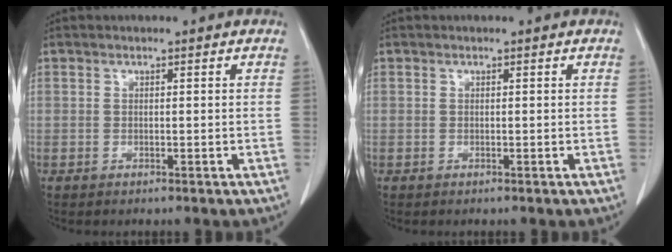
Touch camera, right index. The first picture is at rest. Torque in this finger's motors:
{"motor_torque": [0.00, 0.00, 0.00, 0.00]}